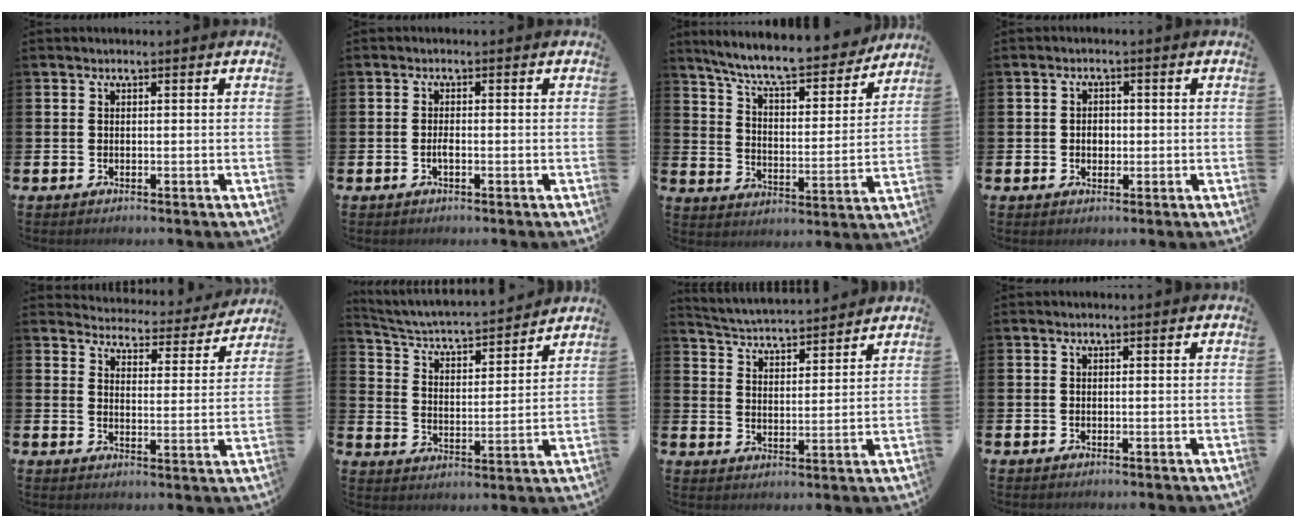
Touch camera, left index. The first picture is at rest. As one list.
[{"total": 1.1, "force": [-0.4, 0.3, 0.9], "torque": [-0.014, -0.003, -0.009]}, {"total": 9.4, "force": [8.6, 1.3, 3.4], "torque": [-0.096, -0.061, 0.148]}, {"total": 2.0, "force": [-0.1, 1.6, 1.2], "torque": [-0.004, 0.000, -0.008]}, {"total": 4.5, "force": [4.4, 0.8, 0.3], "torque": [-0.022, -0.040, 0.072]}, {"total": 4.7, "force": [4.4, 0.8, 1.3], "torque": [-0.052, -0.044, 0.067]}, {"total": 4.6, "force": [4.6, 0.4, 0.1], "torque": [-0.022, -0.037, 0.079]}, {"total": 0.0}]